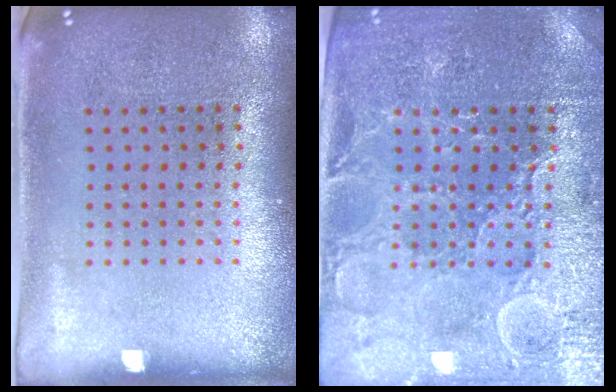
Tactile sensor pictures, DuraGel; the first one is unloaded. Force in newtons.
{"total": 3.9, "press": 3.8, "slide": 1.0}